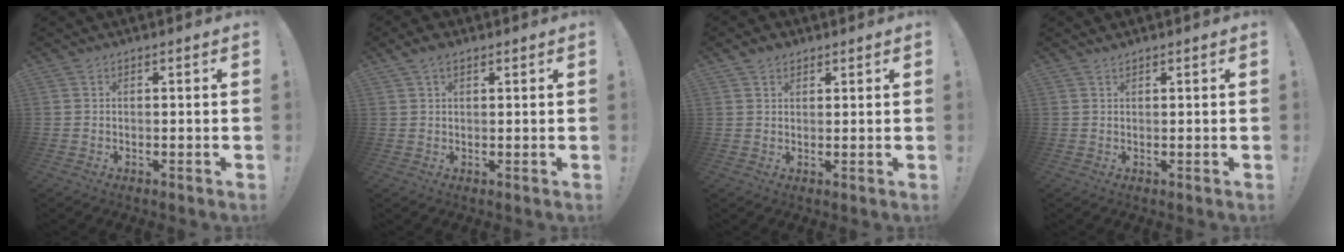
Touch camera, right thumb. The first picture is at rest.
{"total": 3.2, "force": [2.1, 1.6, 1.8], "torque": [-0.031, -0.004, 0.039]}
{"total": 2.7, "force": [1.9, 1.8, 0.7], "torque": [-0.004, -0.009, 0.033]}
{"total": 0.9, "force": [0.8, -0.1, 0.3], "torque": [-0.002, -0.003, 0.016]}